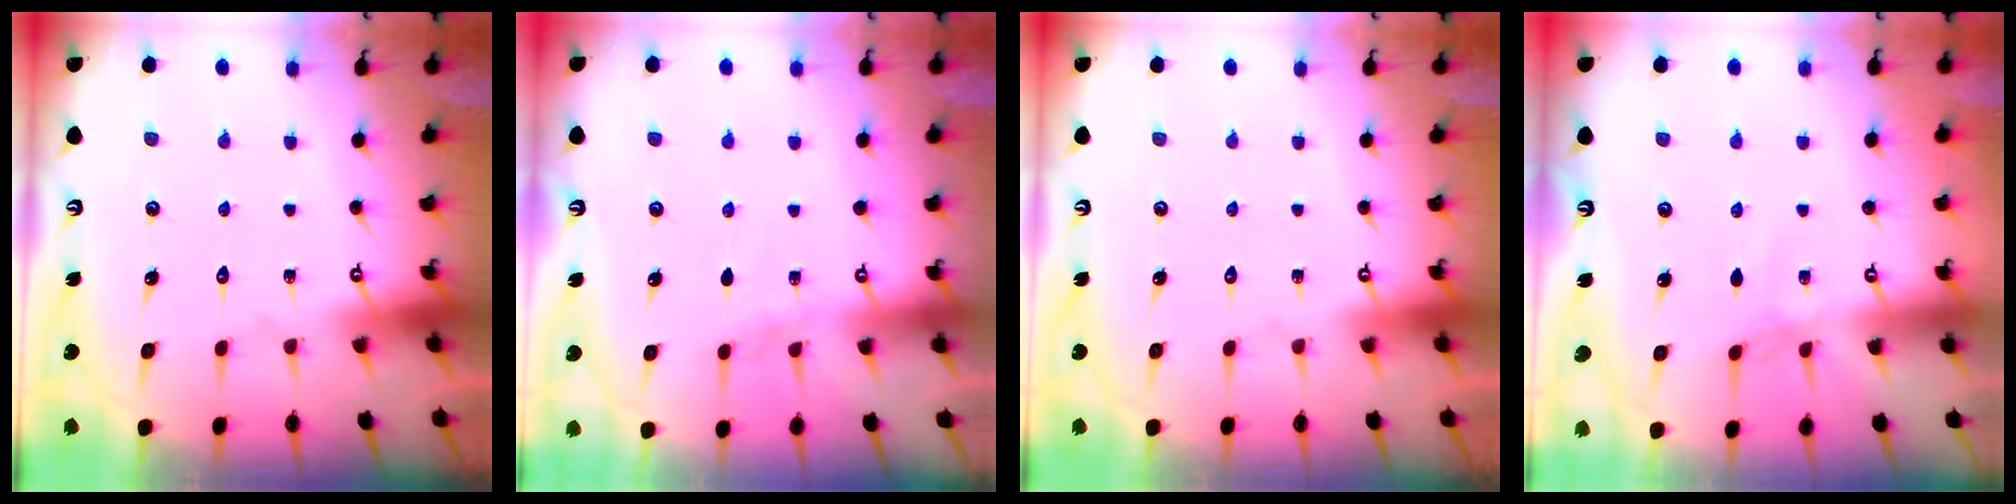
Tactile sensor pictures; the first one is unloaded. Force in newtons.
{"total": 3.7, "press": 3.7, "slide": 0.4}
{"total": 0.0}
{"total": 1.4, "press": 1.3, "slide": 0.4}